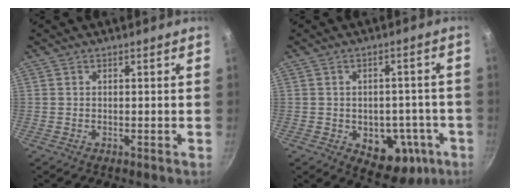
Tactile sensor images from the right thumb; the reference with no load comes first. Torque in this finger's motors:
{"motor_torque": [-0.24, 0.60, 0.35, 0.43, 0.03]}